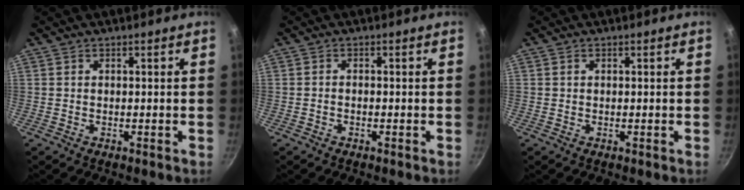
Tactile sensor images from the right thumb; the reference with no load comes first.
{"total": 0.8, "force": [-0.5, 0.4, 0.5], "torque": [-0.011, 0.006, -0.011]}
{"total": 0.5, "force": [0.2, 0.4, 0.3], "torque": [-0.003, 0.003, 0.003]}